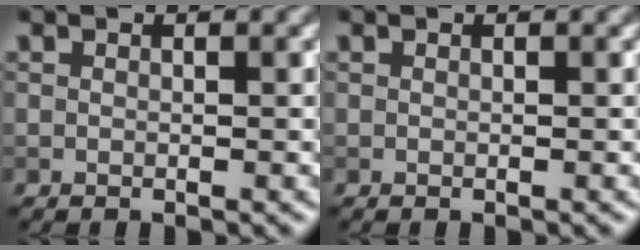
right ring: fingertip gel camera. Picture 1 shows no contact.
{"total": 0.0}